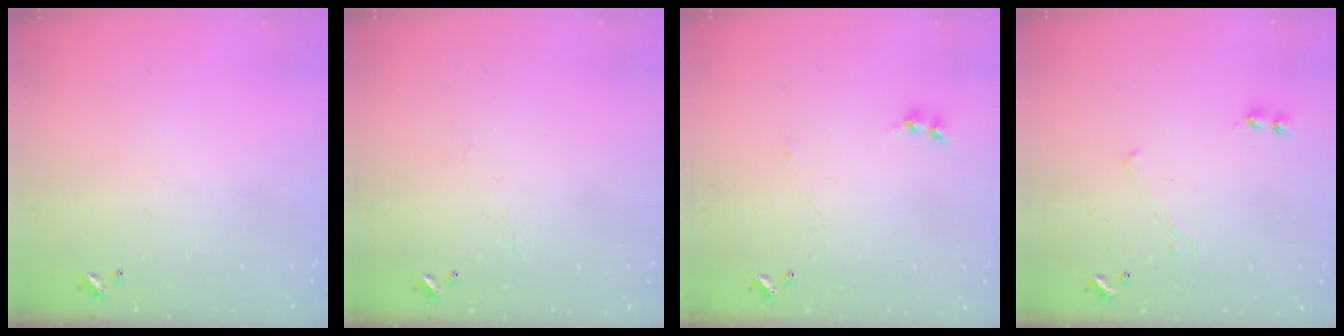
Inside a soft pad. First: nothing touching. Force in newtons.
{"total": 0.9, "press": 0.7, "slide": 0.6}
{"total": 1.6, "press": 1.6, "slide": 0.2}
{"total": 0.7, "press": 0.6, "slide": 0.2}